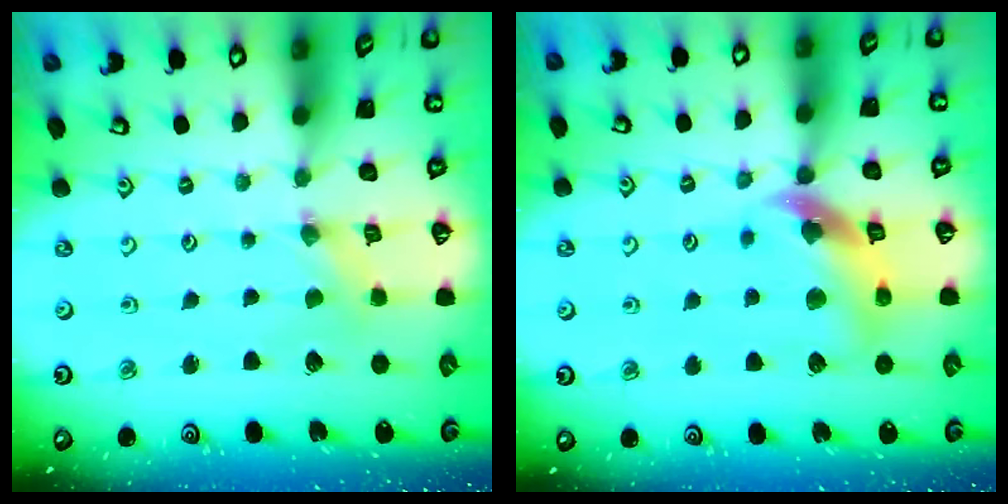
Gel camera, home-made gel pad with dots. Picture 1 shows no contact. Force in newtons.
{"total": 11.0, "press": 10.9, "slide": 1.5}